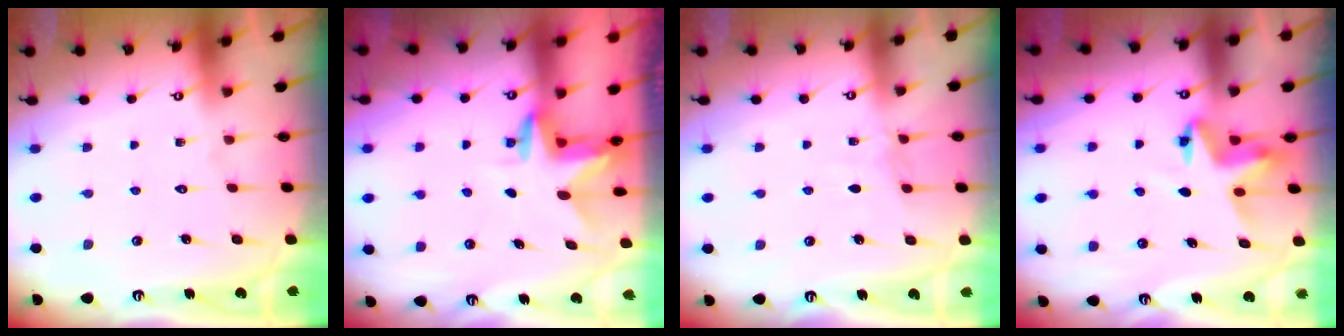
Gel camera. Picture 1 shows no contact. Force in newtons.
{"total": 2.8, "press": 2.8, "slide": 0.1}
{"total": 3.6, "press": 3.6, "slide": 0.3}
{"total": 5.1, "press": 5.1, "slide": 0.2}